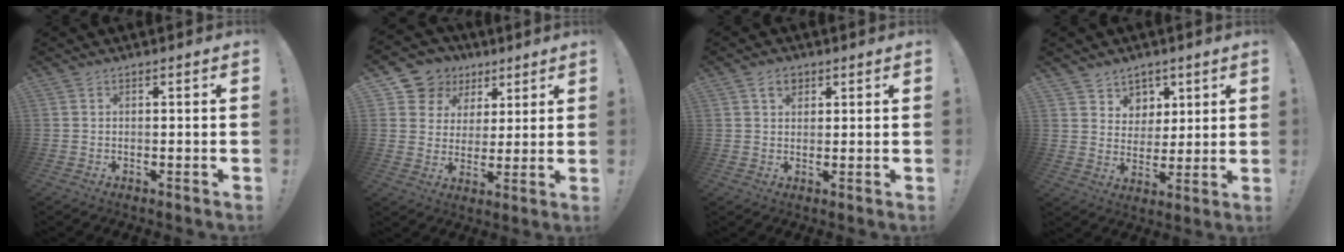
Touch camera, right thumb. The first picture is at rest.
{"total": 10.7, "force": [5.5, 8.9, 2.5], "torque": [-0.039, -0.036, 0.112]}
{"total": 4.1, "force": [2.3, 2.9, 1.7], "torque": [-0.021, -0.002, 0.040]}
{"total": 7.9, "force": [4.5, 6.5, 0.3], "torque": [-0.008, -0.040, 0.093]}